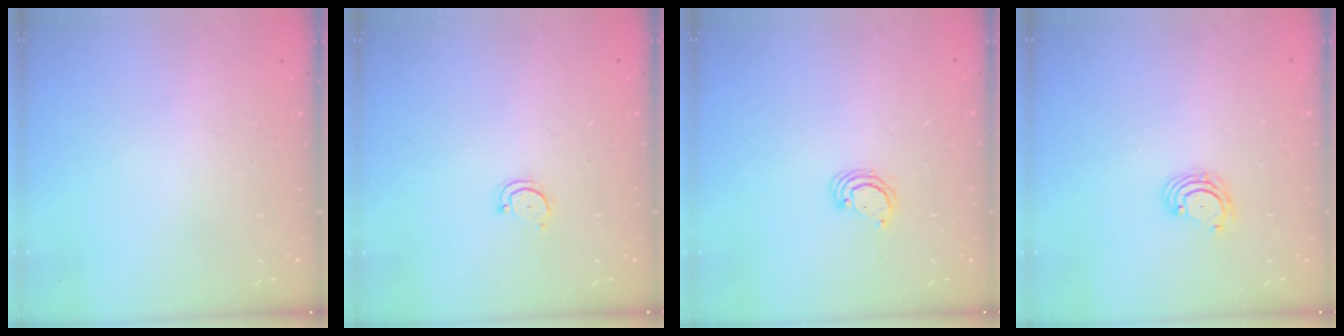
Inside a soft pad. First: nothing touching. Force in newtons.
{"total": 3.0, "press": 3.0, "slide": 0.2}
{"total": 2.7, "press": 2.7, "slide": 0.2}
{"total": 2.8, "press": 2.8, "slide": 0.3}